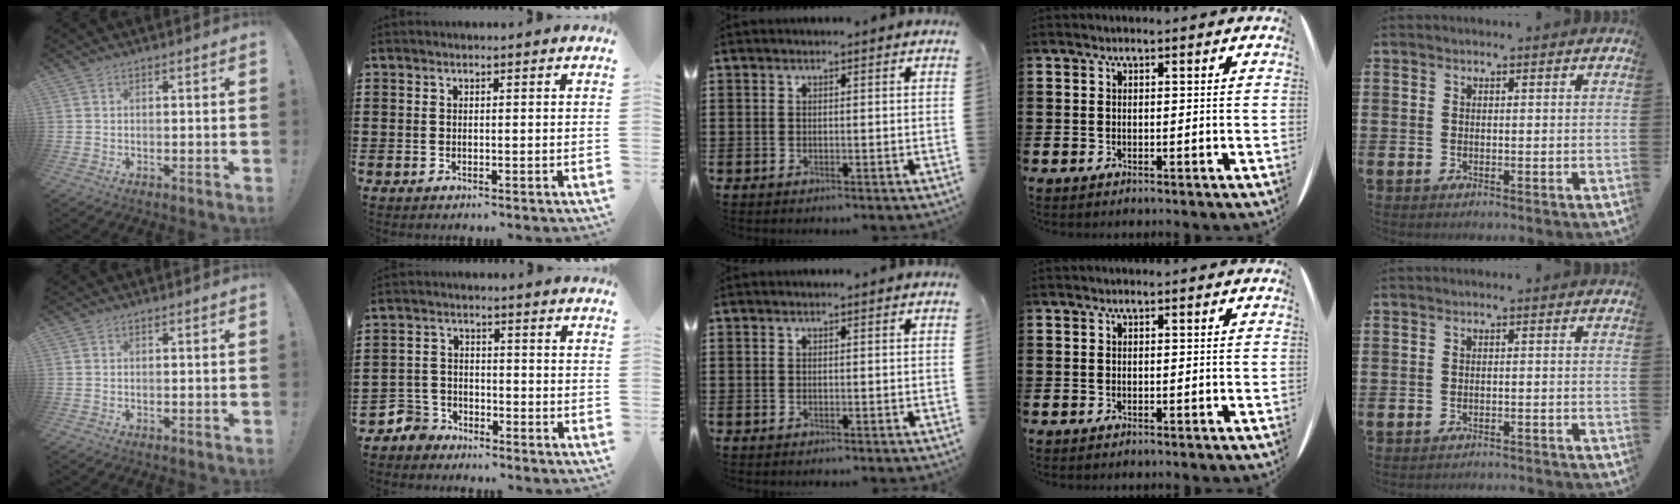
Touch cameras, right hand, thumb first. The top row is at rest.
{"index": {"total": 4.2, "force": [-3.8, 1.8, 0.2], "torque": [-0.028, 0.001, -0.085]}, "little": {"total": 1.1, "force": [-1.0, -0.1, -0.1], "torque": [0.000, 0.003, -0.022]}}